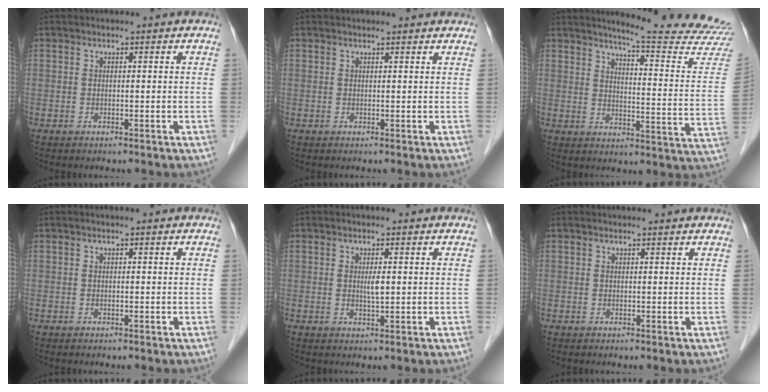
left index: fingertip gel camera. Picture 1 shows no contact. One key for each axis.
{"total": 2.9, "fx": 2.8, "fy": 0.3, "fz": 0.5, "tx": -0.013, "ty": 0.010, "tz": 0.027}
{"total": 19.6, "fx": 18.7, "fy": -1.0, "fz": 5.8, "tx": -0.080, "ty": -0.130, "tz": 0.213}
{"total": 0.0}
{"total": 1.8, "fx": 0.3, "fy": 0.2, "fz": 1.7, "tx": -0.035, "ty": -0.002, "tz": 0.006}
{"total": 2.3, "fx": 2.2, "fy": 0.3, "fz": 0.4, "tx": -0.013, "ty": 0.009, "tz": 0.022}